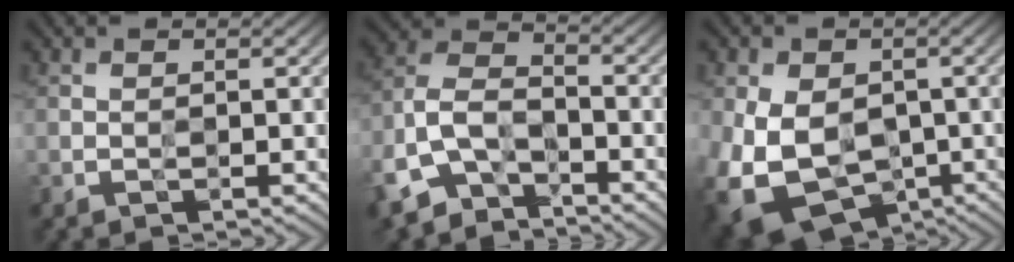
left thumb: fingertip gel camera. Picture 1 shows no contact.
{"total": 9.4, "force": [-6.2, 4.8, 5.1], "torque": [-0.112, -0.004, -0.144]}
{"total": 13.3, "force": [-3.1, 9.7, 8.6], "torque": [-0.179, -0.035, -0.040]}